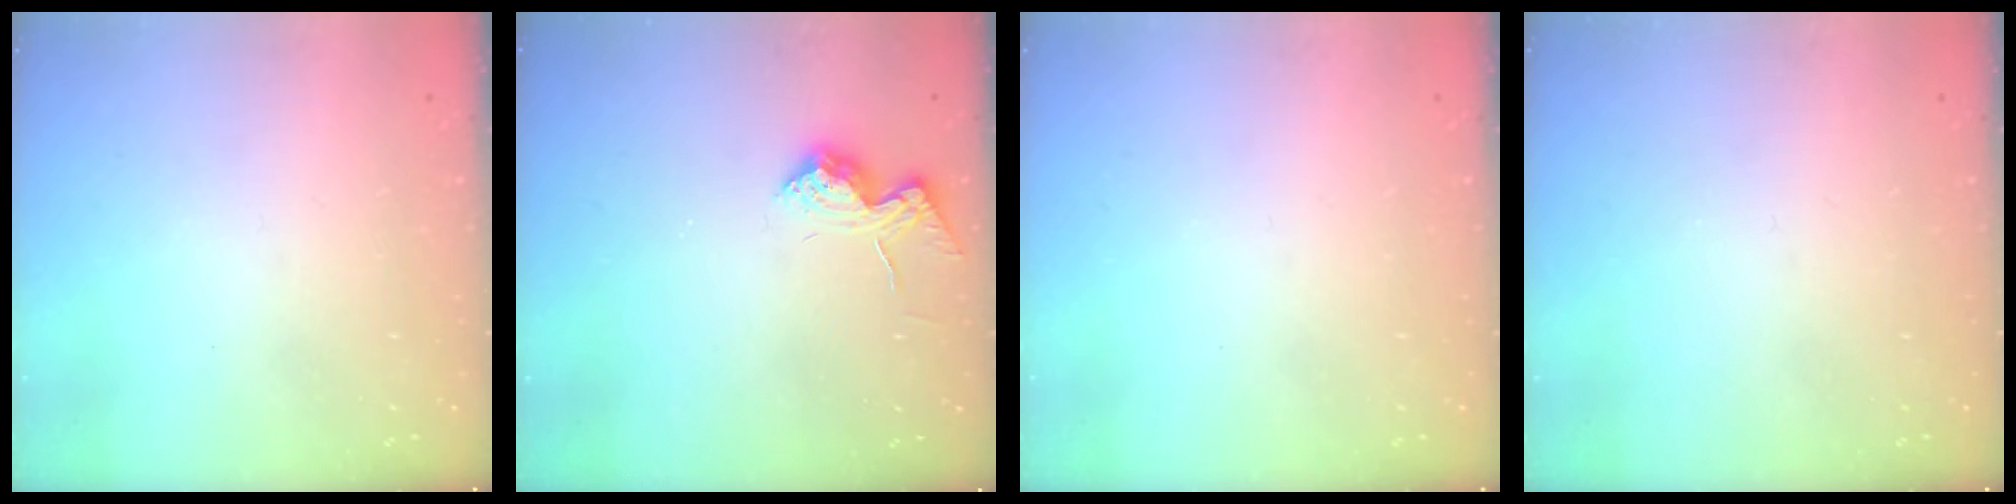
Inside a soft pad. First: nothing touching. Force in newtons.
{"total": 11.8, "press": 11.8, "slide": 0.5}
{"total": 0.0}
{"total": 0.0}